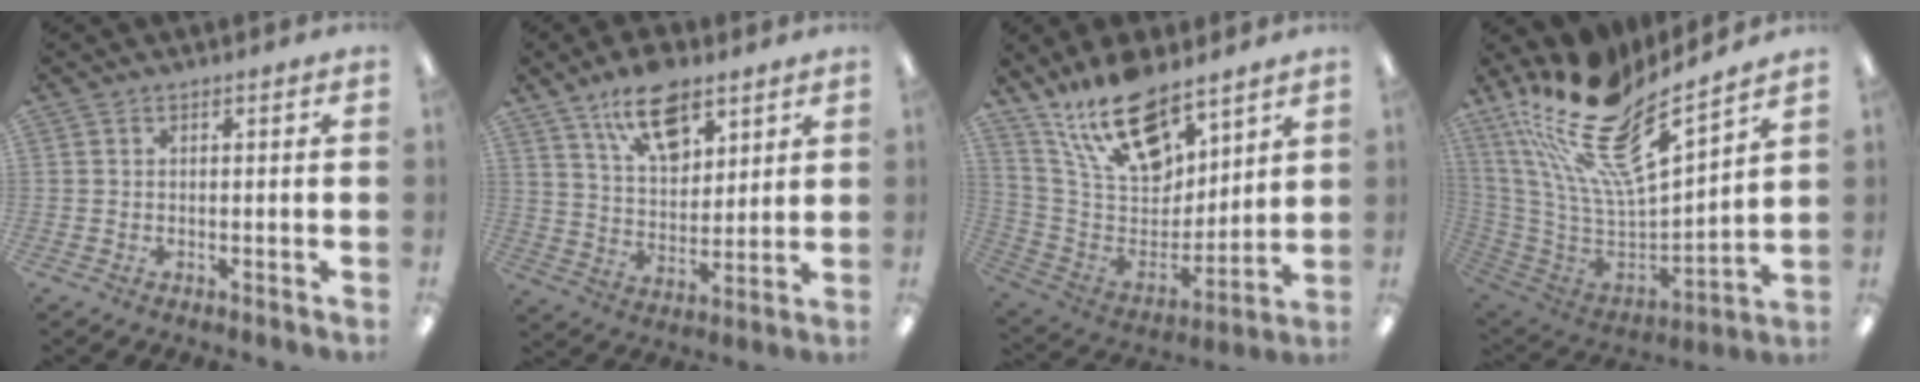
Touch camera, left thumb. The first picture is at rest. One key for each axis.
{"total": 13.9, "fx": 9.0, "fy": 7.3, "fz": 7.7, "tx": -0.116, "ty": -0.040, "tz": 0.161}
{"total": 20.2, "fx": 14.5, "fy": 9.4, "fz": 10.5, "tx": -0.185, "ty": -0.083, "tz": 0.259}
{"total": 23.5, "fx": 16.3, "fy": 8.3, "fz": 14.8, "tx": -0.273, "ty": -0.106, "tz": 0.283}